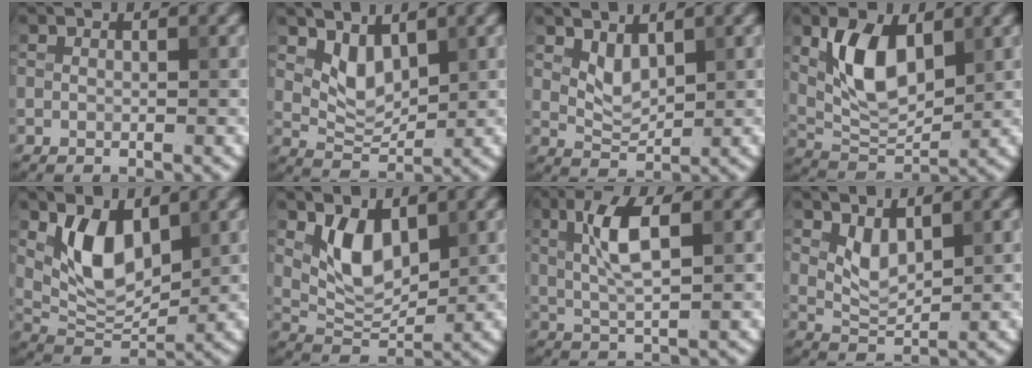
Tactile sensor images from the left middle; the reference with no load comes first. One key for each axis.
{"total": 3.0, "fx": 1.6, "fy": 1.7, "fz": 1.9, "tx": -0.037, "ty": -0.010, "tz": 0.036}
{"total": 2.2, "fx": 1.3, "fy": 1.1, "fz": 1.4, "tx": -0.028, "ty": -0.007, "tz": 0.031}
{"total": 6.5, "fx": 2.1, "fy": 3.5, "fz": 5.0, "tx": -0.098, "ty": 0.000, "tz": 0.040}
{"total": 5.8, "fx": 2.3, "fy": 3.1, "fz": 4.3, "tx": -0.085, "ty": -0.010, "tz": 0.047}
{"total": 4.6, "fx": 1.9, "fy": 2.6, "fz": 3.3, "tx": -0.066, "ty": -0.007, "tz": 0.039}
{"total": 4.6, "fx": 1.3, "fy": 1.2, "fz": 4.3, "tx": -0.091, "ty": 0.007, "tz": 0.024}
{"total": 2.4, "fx": 1.3, "fy": 1.2, "fz": 1.7, "tx": -0.035, "ty": -0.006, "tz": 0.030}